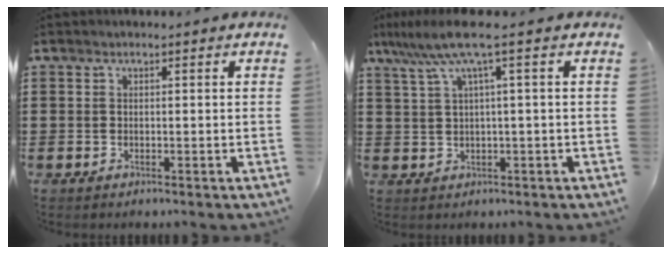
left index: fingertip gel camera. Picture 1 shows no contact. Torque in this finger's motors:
{"motor_torque": [0.21, 0.92, 0.00, 0.00]}